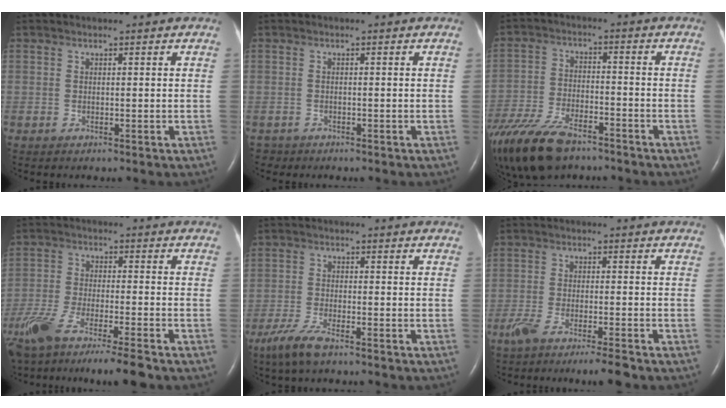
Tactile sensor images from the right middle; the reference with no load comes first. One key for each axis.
{"total": 1.2, "fx": -0.9, "fy": 0.6, "fz": -0.3, "tx": 0.001, "ty": 0.002, "tz": -0.016}
{"total": 16.8, "fx": -12.4, "fy": 6.5, "fz": 9.2, "tx": -0.230, "ty": -0.032, "tz": -0.216}
{"total": 13.9, "fx": -11.0, "fy": 0.6, "fz": 8.6, "tx": -0.171, "ty": -0.038, "tz": -0.187}
{"total": 5.4, "fx": -3.9, "fy": 1.0, "fz": 3.6, "tx": -0.089, "ty": -0.012, "tz": -0.073}
{"total": 6.5, "fx": -5.0, "fy": 0.3, "fz": 4.1, "tx": -0.074, "ty": -0.012, "tz": -0.085}